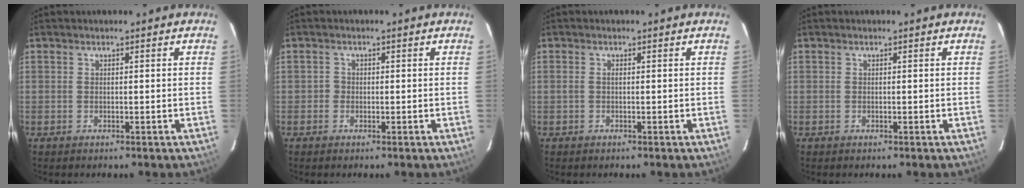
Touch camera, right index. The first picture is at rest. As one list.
[{"total": 1.1, "force": [-0.5, 1.0, 0.0], "torque": [0.002, 0.002, -0.012]}, {"total": 0.5, "force": [0.0, 0.2, 0.5], "torque": [-0.006, 0.003, 0.000]}, {"total": 0.0}]